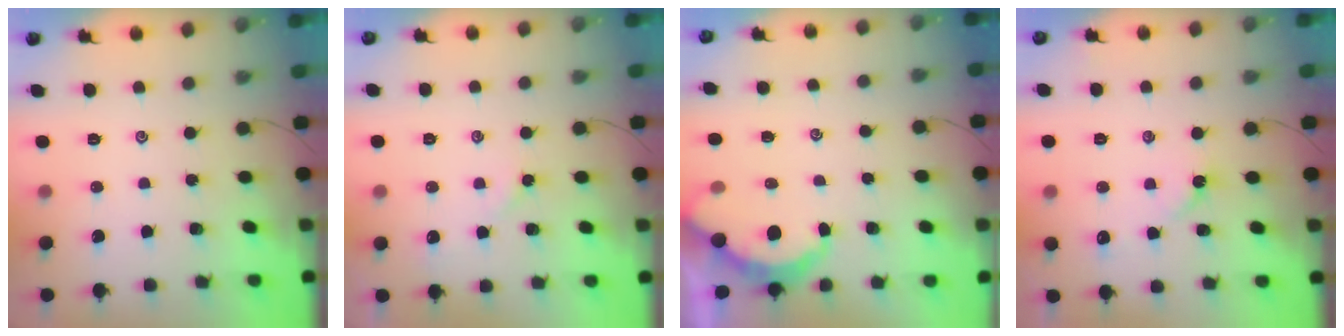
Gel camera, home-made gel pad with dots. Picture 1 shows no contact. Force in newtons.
{"total": 2.2, "press": 2.1, "slide": 0.5}
{"total": 4.2, "press": 4.1, "slide": 0.4}
{"total": 2.9, "press": 2.9, "slide": 0.5}